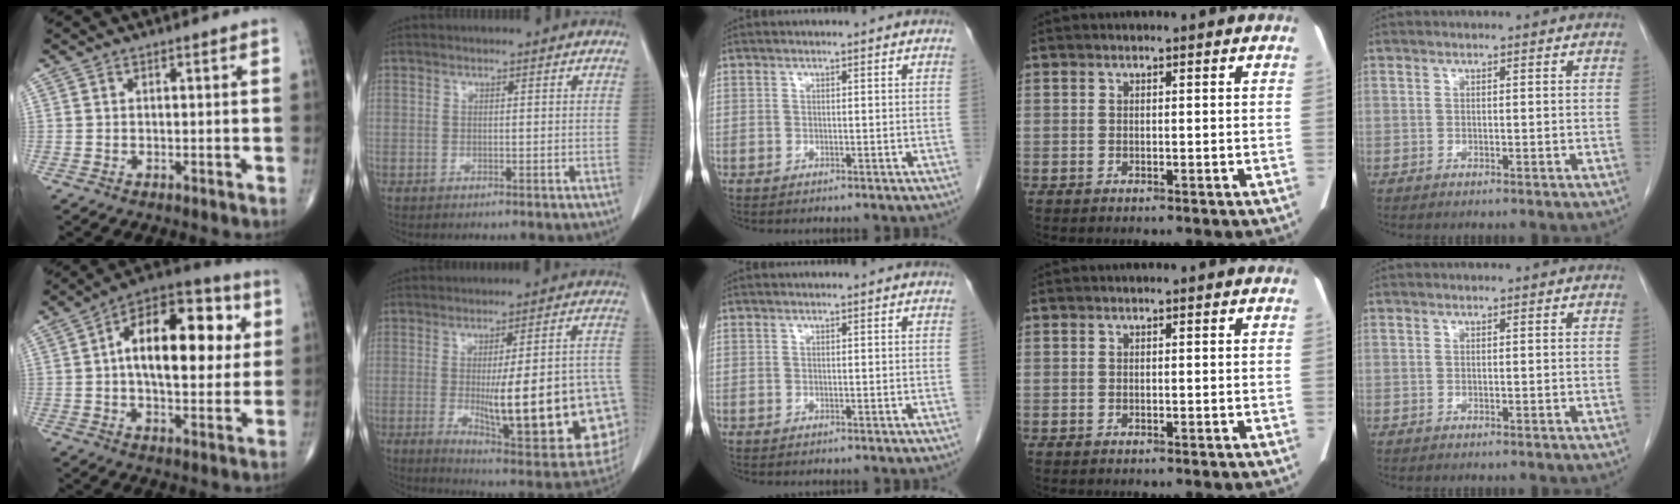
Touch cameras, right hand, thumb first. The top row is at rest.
{"thumb": {"total": 20.8, "force": [3.8, 10.5, 17.5], "torque": [-0.234, 0.018, 0.045]}, "index": {"total": 26.0, "force": [-4.6, 5.2, 25.0], "torque": [-0.248, 0.002, -0.041]}}